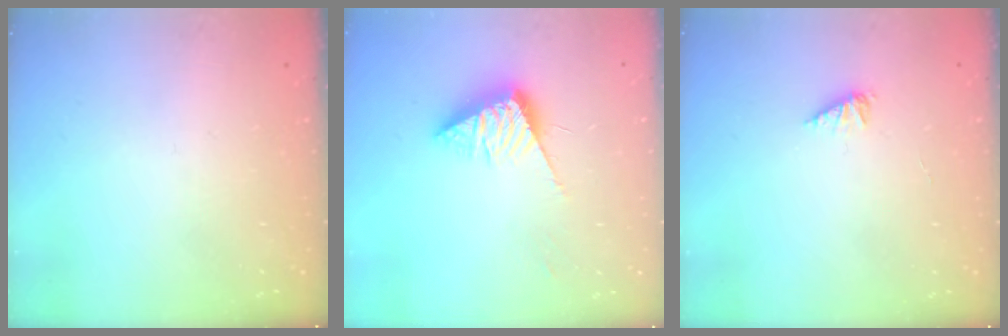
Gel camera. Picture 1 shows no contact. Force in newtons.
{"total": 10.2, "press": 10.2, "slide": 0.4}
{"total": 2.1, "press": 2.1, "slide": 0.3}